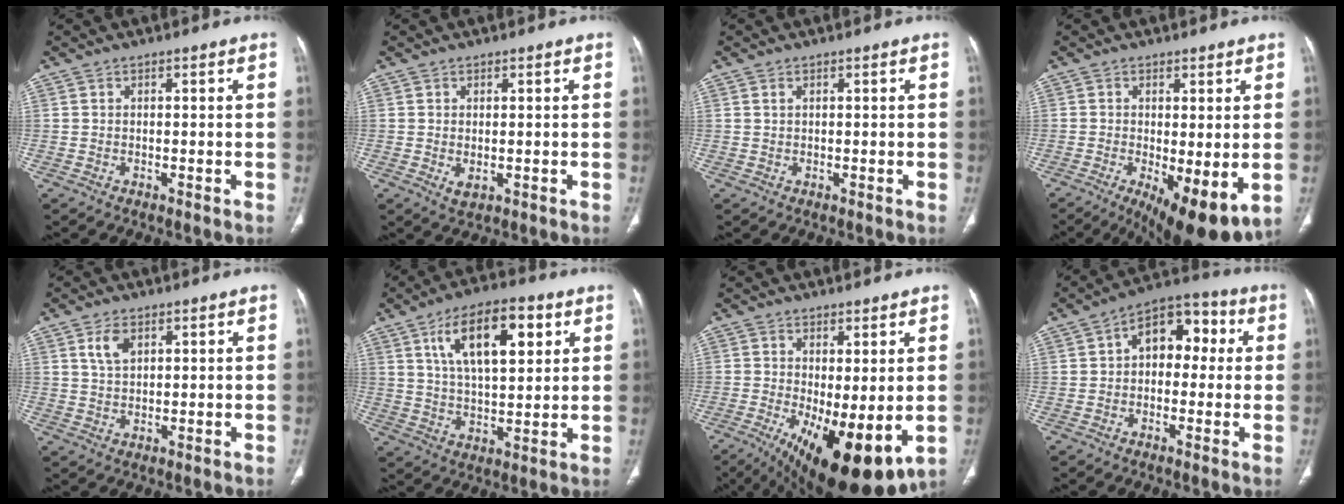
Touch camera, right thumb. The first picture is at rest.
{"total": 2.2, "force": [-0.3, 1.2, 1.8], "torque": [-0.032, -0.005, 0.003]}
{"total": 0.6, "force": [0.4, 0.2, 0.4], "torque": [-0.010, 0.004, 0.009]}
{"total": 12.0, "force": [-3.2, 4.0, 10.9], "torque": [-0.166, -0.025, -0.038]}
{"total": 4.0, "force": [1.9, 2.2, 2.7], "torque": [-0.049, -0.005, 0.041]}
{"total": 15.2, "force": [6.1, 6.6, 12.2], "torque": [-0.179, -0.012, 0.105]}
{"total": 15.6, "force": [-3.9, 5.8, 14.0], "torque": [-0.213, -0.028, -0.038]}
{"total": 10.8, "force": [1.6, 7.1, 8.0], "torque": [-0.076, 0.033, 0.011]}